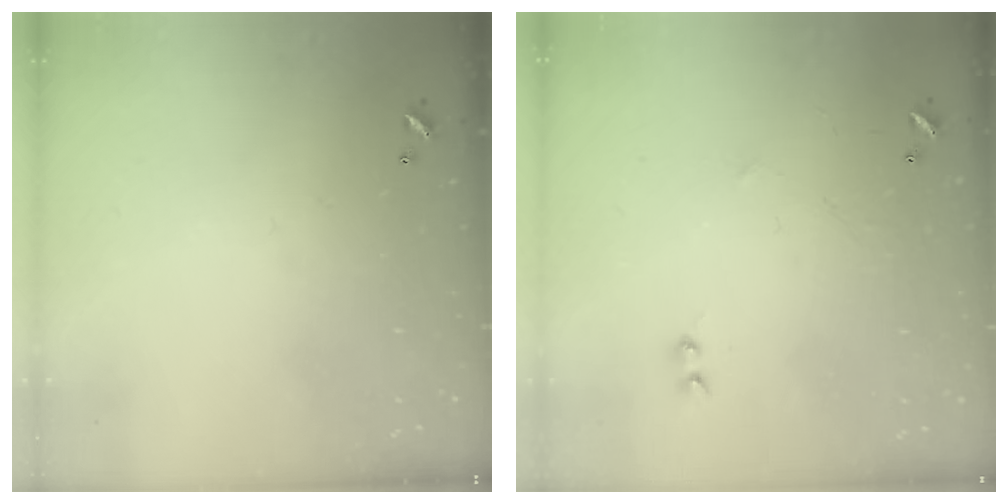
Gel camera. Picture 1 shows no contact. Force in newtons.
{"total": 1.2, "press": 1.2, "slide": 0.3}